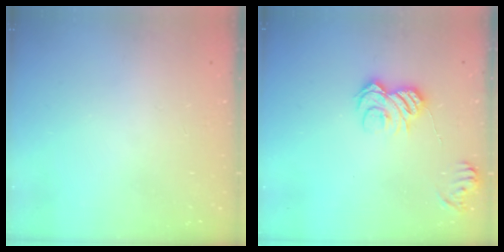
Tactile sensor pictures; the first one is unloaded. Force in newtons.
{"total": 8.6, "press": 8.6, "slide": 0.0}